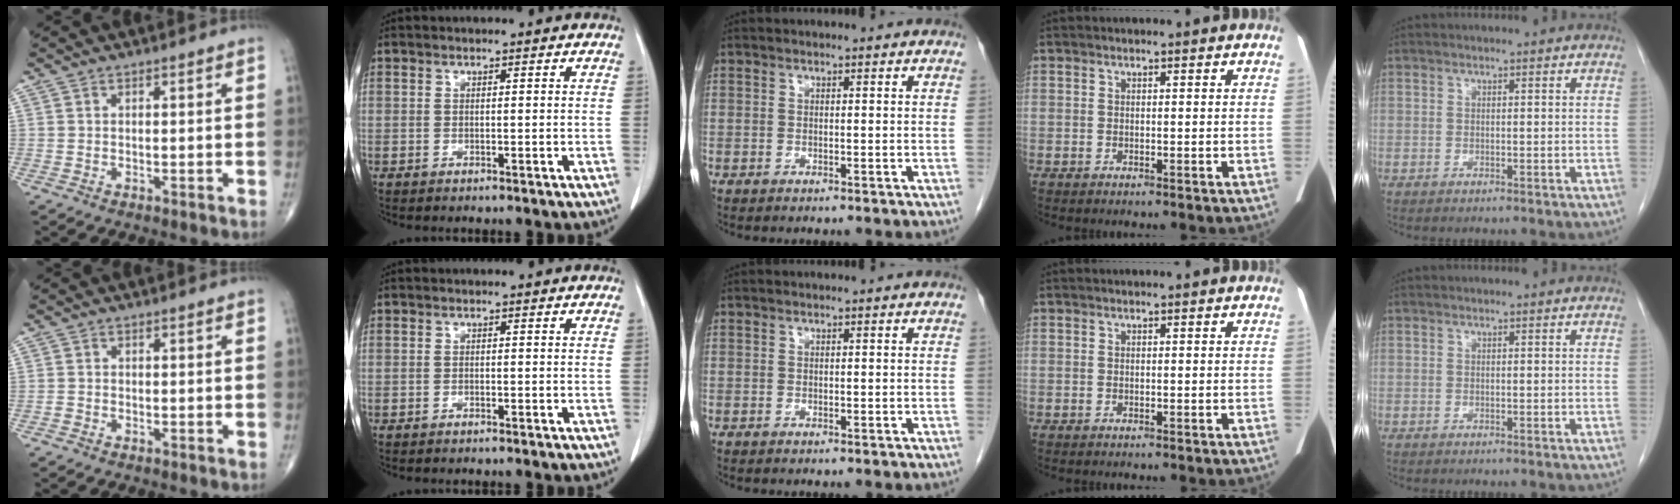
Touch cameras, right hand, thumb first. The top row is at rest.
{"thumb": {"total": 0.6, "force": [-0.3, 0.5, 0.2], "torque": [-0.001, 0.002, -0.009]}}